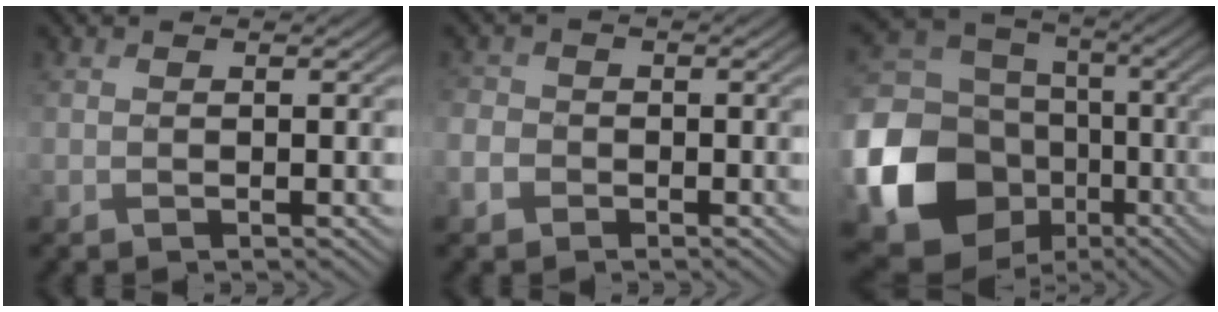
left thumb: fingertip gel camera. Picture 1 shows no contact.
{"total": 3.0, "force": [-1.6, 2.5, 0.8], "torque": [-0.028, -0.003, -0.044]}
{"total": 20.1, "force": [-5.7, 17.2, 8.8], "torque": [-0.259, -0.054, -0.109]}